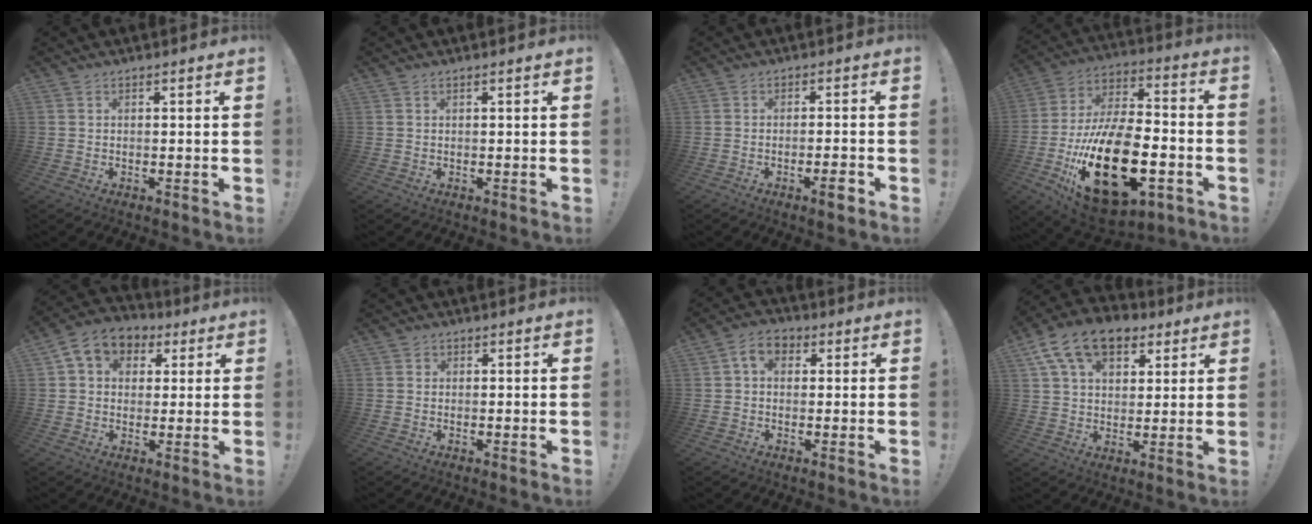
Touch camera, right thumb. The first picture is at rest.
{"total": 0.6, "force": [0.3, -0.2, 0.4], "torque": [-0.001, -0.003, 0.004]}
{"total": 4.1, "force": [-2.0, 0.6, 3.5], "torque": [-0.046, 0.005, -0.033]}
{"total": 29.2, "force": [-9.3, 15.1, 23.3], "torque": [-0.442, 0.051, -0.141]}
{"total": 9.5, "force": [3.2, 7.7, 4.5], "torque": [-0.067, -0.004, 0.067]}
{"total": 1.0, "force": [0.4, 0.9, 0.1], "torque": [0.006, 0.000, 0.006]}
{"total": 6.3, "force": [1.9, 4.3, 4.2], "torque": [-0.062, 0.004, 0.036]}
{"total": 15.8, "force": [7.9, 10.0, 9.3], "torque": [-0.150, -0.032, 0.147]}